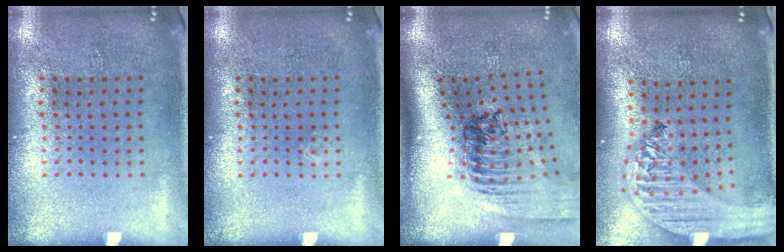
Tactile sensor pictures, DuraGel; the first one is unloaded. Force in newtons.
{"total": 0.0}
{"total": 2.5, "press": 1.8, "slide": 1.7}
{"total": 3.1, "press": 2.4, "slide": 1.9}